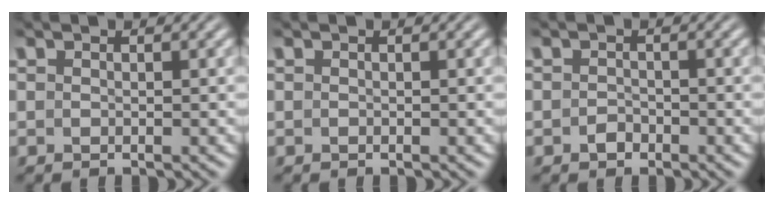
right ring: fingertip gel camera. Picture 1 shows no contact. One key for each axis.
{"total": 0.0}
{"total": 1.0, "fx": -0.9, "fy": 0.4, "fz": 0.1, "tx": 0.003, "ty": -0.004, "tz": -0.011}